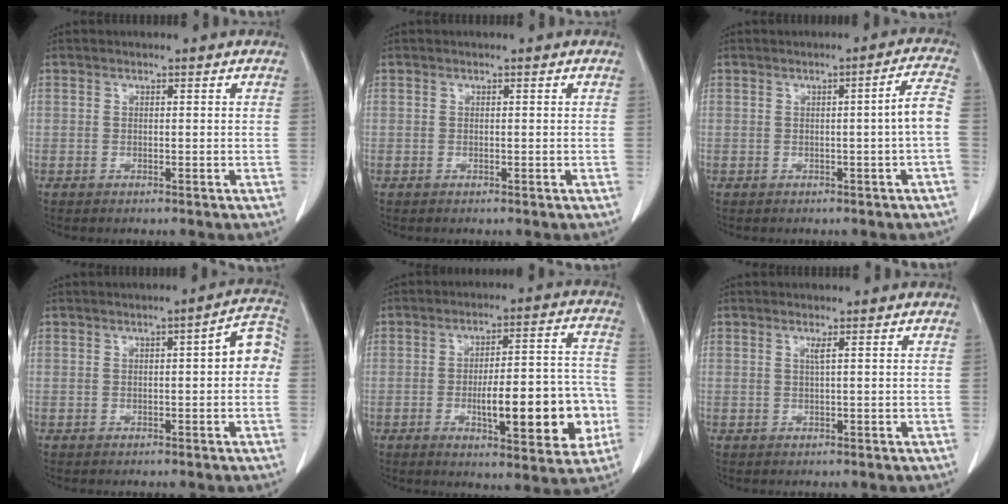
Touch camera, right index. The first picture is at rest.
{"total": 0.0}
{"total": 3.9, "force": [-0.7, -0.7, 3.8], "torque": [-0.048, 0.005, -0.008]}
{"total": 4.9, "force": [0.1, 1.1, 4.7], "torque": [-0.050, 0.019, -0.004]}
{"total": 15.1, "force": [-3.8, 4.0, 14.1], "torque": [-0.193, 0.019, -0.047]}
{"total": 0.8, "force": [0.3, -0.3, 0.7], "torque": [-0.020, -0.002, 0.009]}